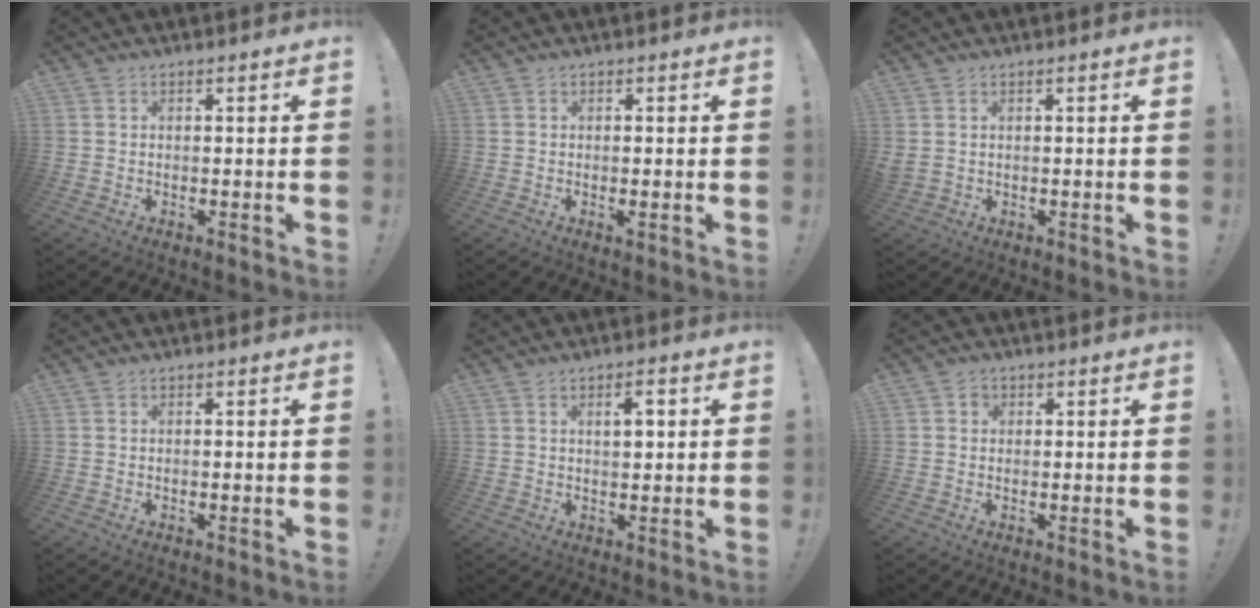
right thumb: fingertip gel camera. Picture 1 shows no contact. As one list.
[{"total": 1.2, "force": [-0.1, 0.0, 1.2], "torque": [-0.021, 0.000, -0.003]}, {"total": 1.7, "force": [0.7, 1.0, 1.1], "torque": [-0.024, 0.002, 0.014]}, {"total": 0.0}, {"total": 3.9, "force": [1.1, 1.7, 3.4], "torque": [-0.041, -0.003, 0.010]}, {"total": 1.6, "force": [0.4, 1.4, 0.5], "torque": [-0.005, 0.001, 0.006]}]